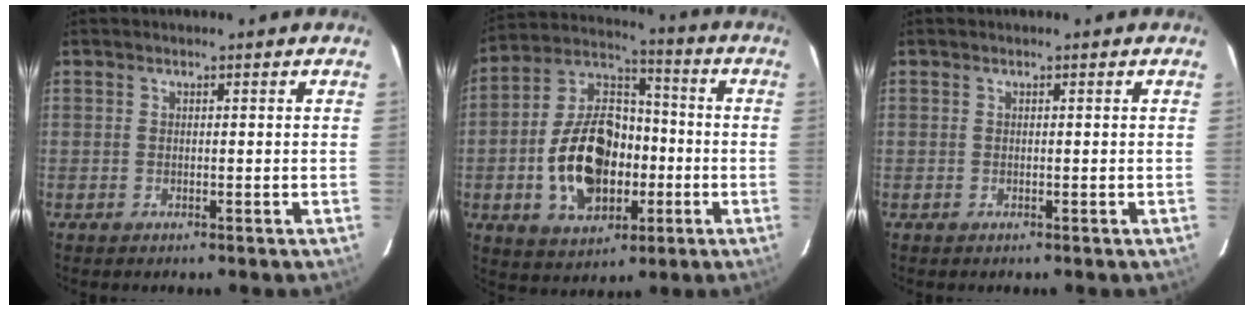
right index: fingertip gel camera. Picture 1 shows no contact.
{"total": 17.8, "force": [-4.1, 11.2, 13.1], "torque": [-0.267, 0.021, -0.058]}
{"total": 0.0}